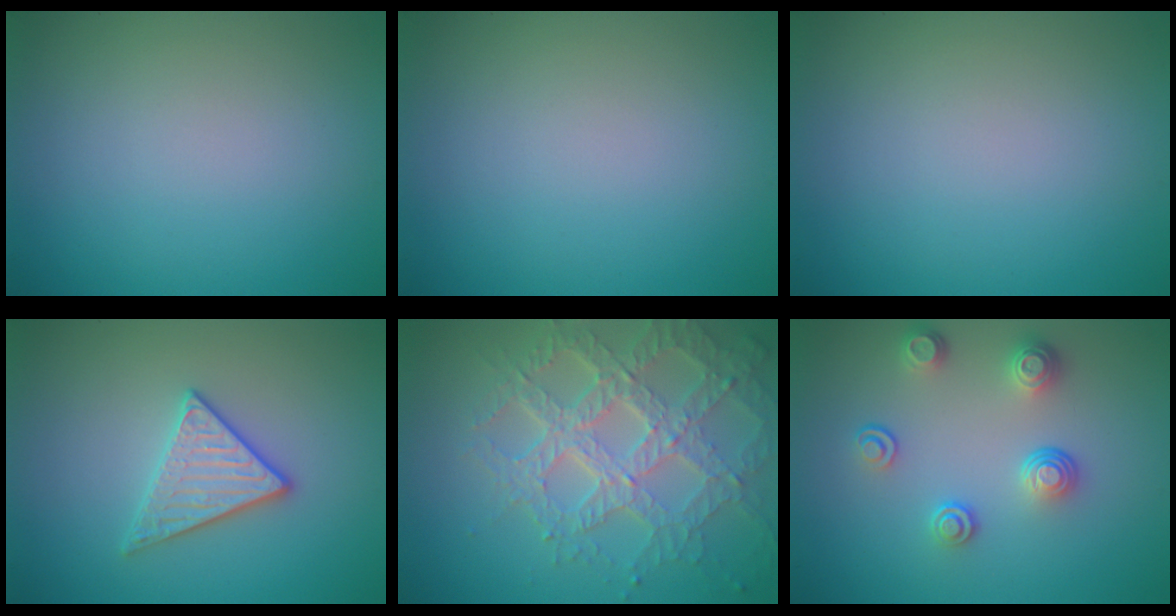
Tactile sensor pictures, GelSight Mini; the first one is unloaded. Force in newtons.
{"total": 0.0}
{"total": 0.0}
{"total": 2.9, "press": 2.8, "slide": 0.7}
{"total": 7.0, "press": 5.1, "slide": 4.8}
{"total": 3.4, "press": 2.8, "slide": 1.9}